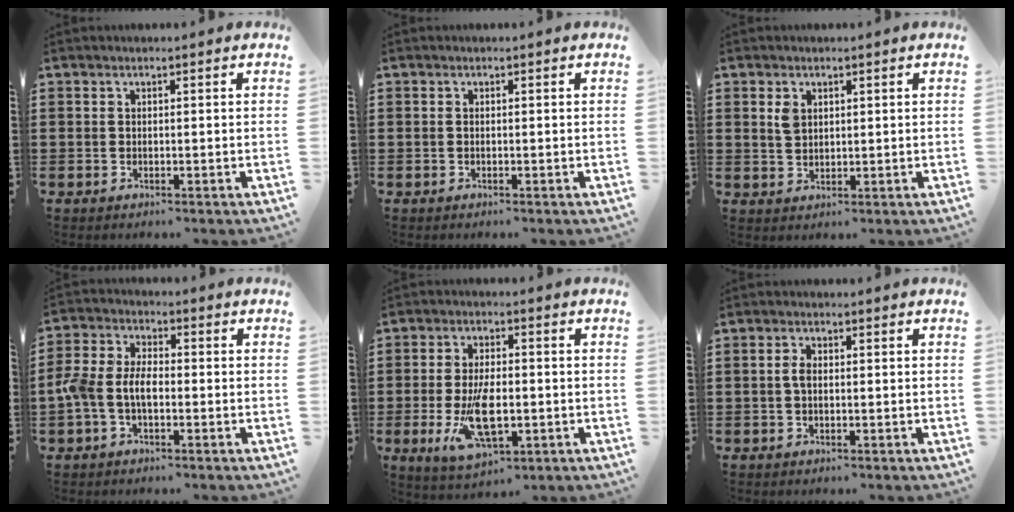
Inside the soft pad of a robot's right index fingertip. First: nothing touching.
{"total": 0.0}
{"total": 2.3, "force": [1.0, 1.4, 1.5], "torque": [-0.034, 0.003, 0.019]}
{"total": 5.8, "force": [-1.6, 3.3, 4.5], "torque": [-0.129, -0.007, -0.042]}
{"total": 9.5, "force": [-2.1, 4.2, 8.3], "torque": [-0.168, -0.015, -0.037]}
{"total": 1.8, "force": [-0.1, 0.9, 1.6], "torque": [-0.039, -0.001, -0.005]}